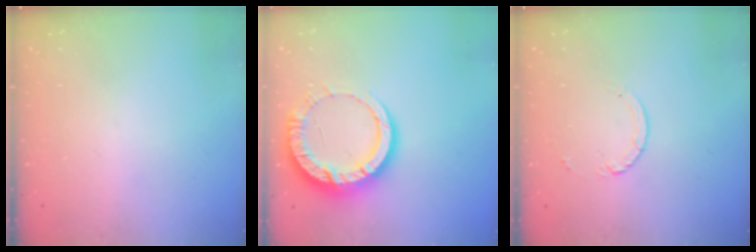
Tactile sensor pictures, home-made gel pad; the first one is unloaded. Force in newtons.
{"total": 14.4, "press": 14.3, "slide": 1.4}
{"total": 3.9, "press": 3.9, "slide": 0.4}